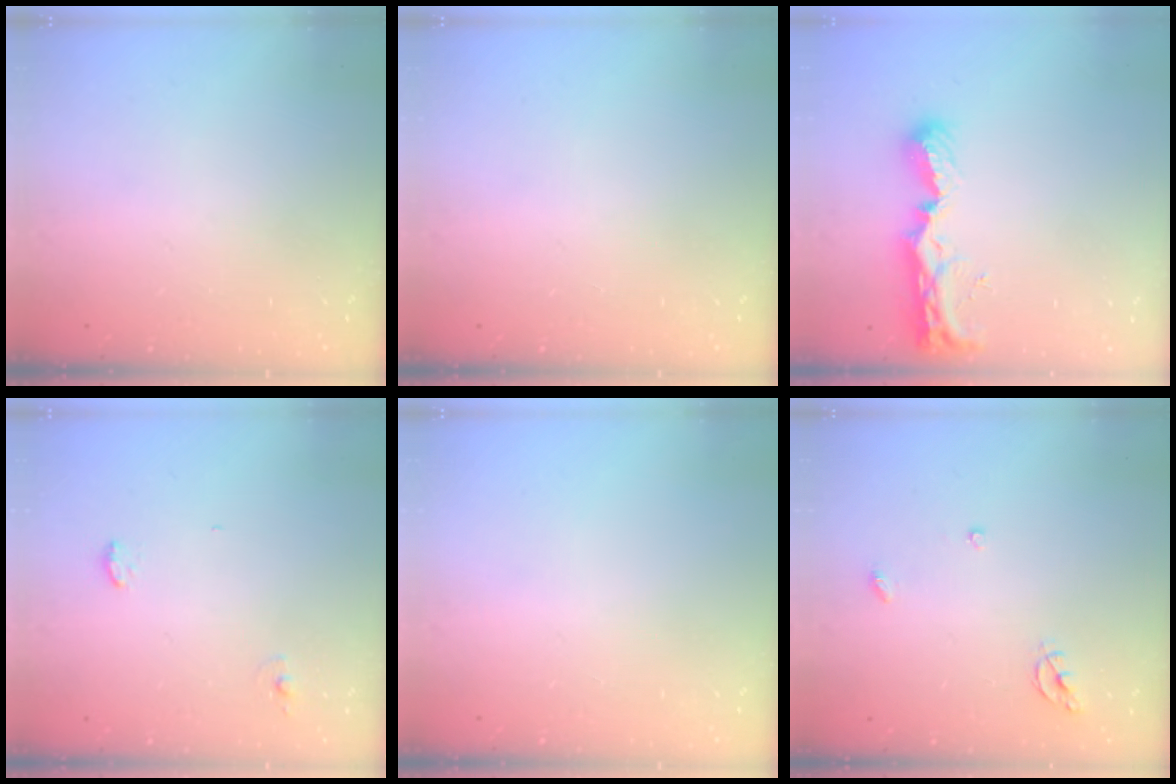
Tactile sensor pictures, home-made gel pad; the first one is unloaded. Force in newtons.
{"total": 0.0}
{"total": 8.6, "press": 8.5, "slide": 1.0}
{"total": 5.1, "press": 4.5, "slide": 2.4}
{"total": 0.0}
{"total": 5.5, "press": 5.5, "slide": 0.6}